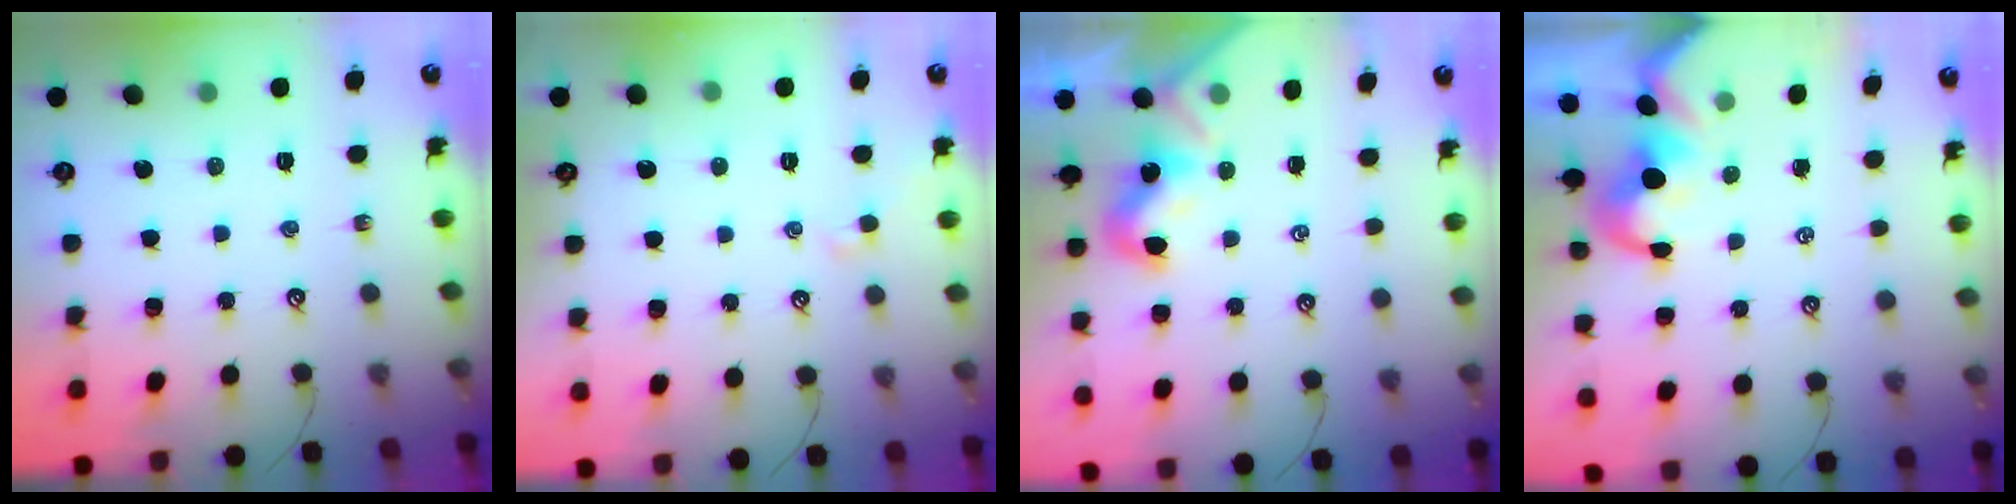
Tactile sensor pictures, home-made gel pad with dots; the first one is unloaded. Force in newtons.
{"total": 0.7, "press": 0.6, "slide": 0.4}
{"total": 1.8, "press": 1.8, "slide": 0.5}
{"total": 1.4, "press": 1.0, "slide": 0.9}